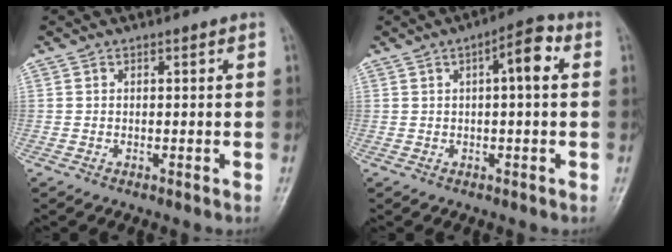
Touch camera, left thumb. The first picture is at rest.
{"total": 6.2, "force": [1.4, 1.8, 5.7], "torque": [-0.081, 0.016, 0.014]}